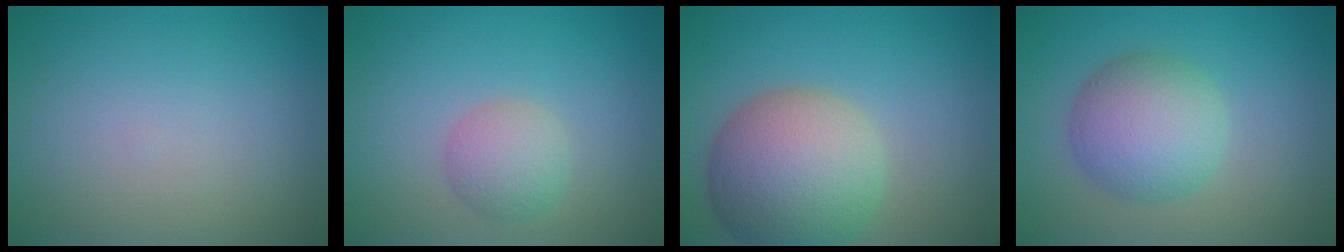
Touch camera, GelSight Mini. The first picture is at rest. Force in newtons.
{"total": 2.6, "press": 2.6, "slide": 0.1}
{"total": 9.0, "press": 9.0, "slide": 0.6}
{"total": 5.6, "press": 5.6, "slide": 0.1}